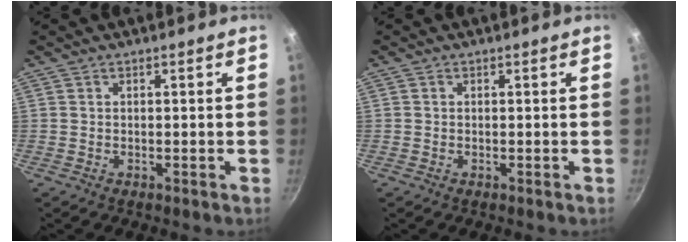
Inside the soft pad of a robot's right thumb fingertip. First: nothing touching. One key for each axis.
{"total": 0.0}